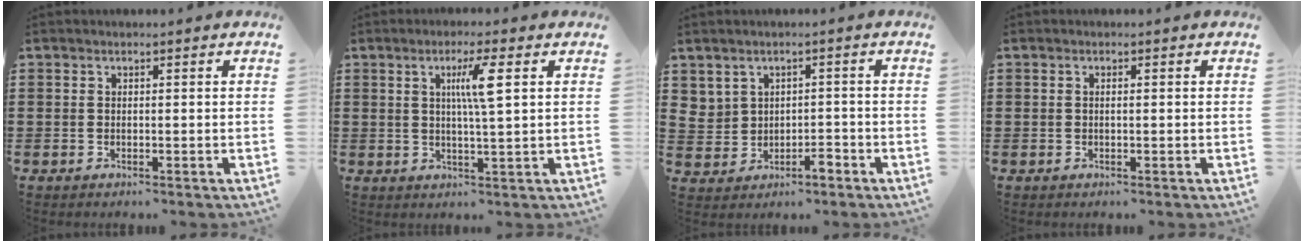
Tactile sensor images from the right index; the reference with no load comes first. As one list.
[{"total": 5.4, "force": [1.7, 0.1, 5.1], "torque": [-0.101, 0.001, 0.022]}, {"total": 2.3, "force": [-0.1, 2.0, 1.1], "torque": [-0.031, 0.003, -0.005]}, {"total": 0.6, "force": [0.0, 0.0, 0.6], "torque": [-0.012, -0.003, 0.000]}]